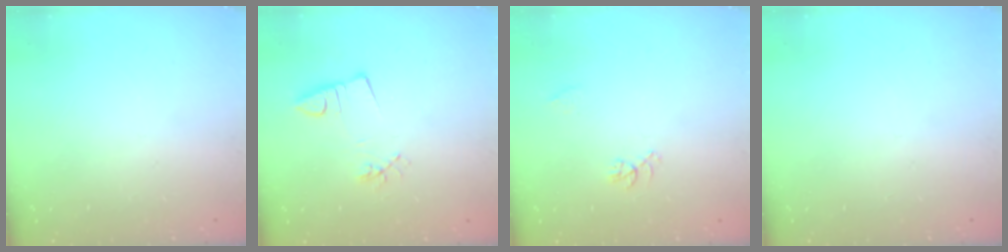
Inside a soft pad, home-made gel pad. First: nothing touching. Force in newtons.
{"total": 3.3, "press": 1.9, "slide": 2.7}
{"total": 5.3, "press": 5.3, "slide": 0.4}
{"total": 0.0}